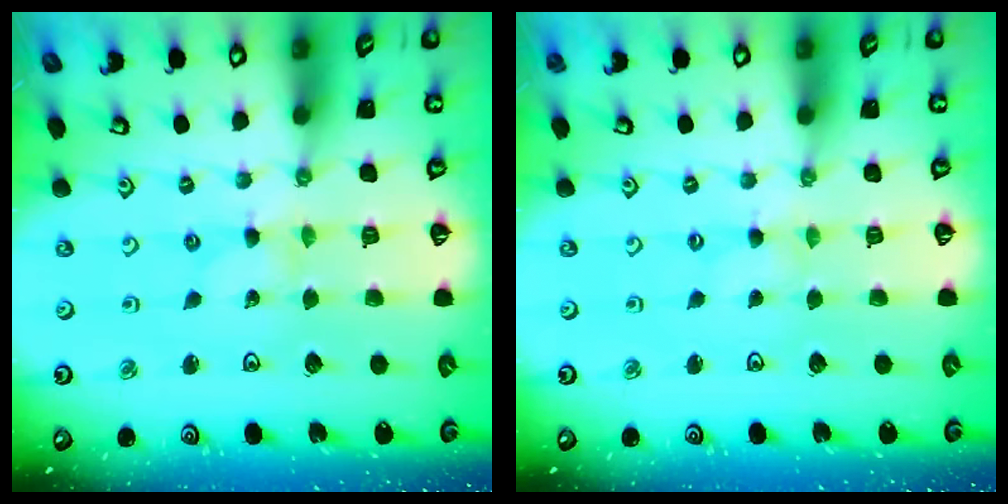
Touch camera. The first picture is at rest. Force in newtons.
{"total": 0.0}